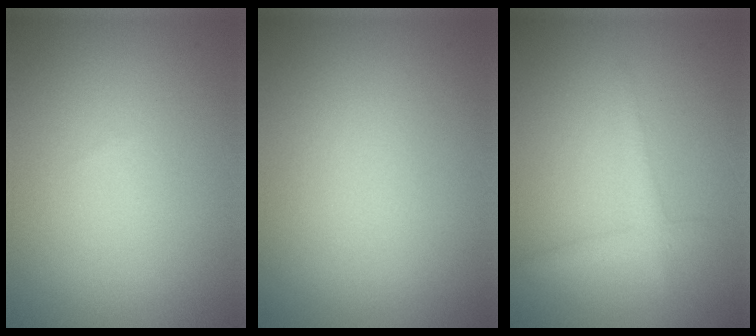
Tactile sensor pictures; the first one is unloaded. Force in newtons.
{"total": 0.0}
{"total": 1.8, "press": 1.8, "slide": 0.1}